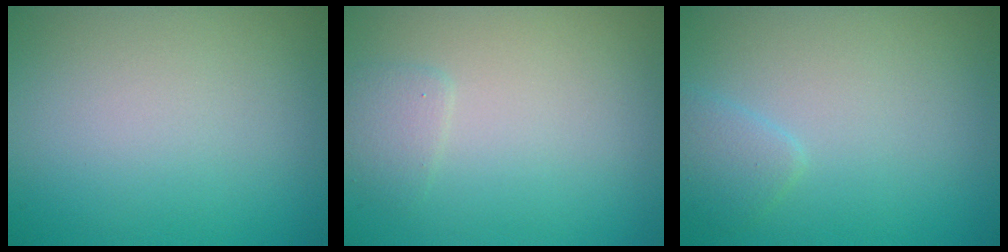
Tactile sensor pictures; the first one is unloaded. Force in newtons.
{"total": 1.1, "press": 1.1, "slide": 0.2}
{"total": 1.7, "press": 1.7, "slide": 0.1}